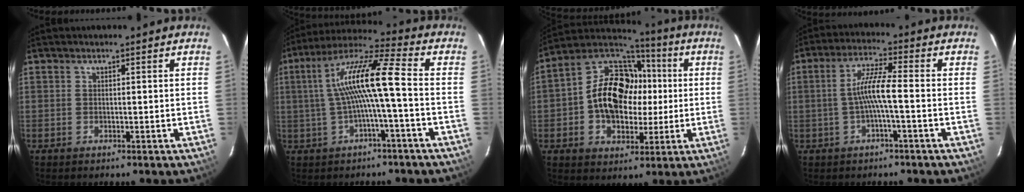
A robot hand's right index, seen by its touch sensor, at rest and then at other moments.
{"total": 12.7, "force": [-0.3, 0.9, 12.7], "torque": [-0.245, 0.022, -0.003]}
{"total": 17.8, "force": [0.0, 13.1, 12.1], "torque": [-0.239, 0.046, 0.002]}
{"total": 6.2, "force": [-1.4, 0.0, 6.1], "torque": [-0.128, 0.009, -0.024]}